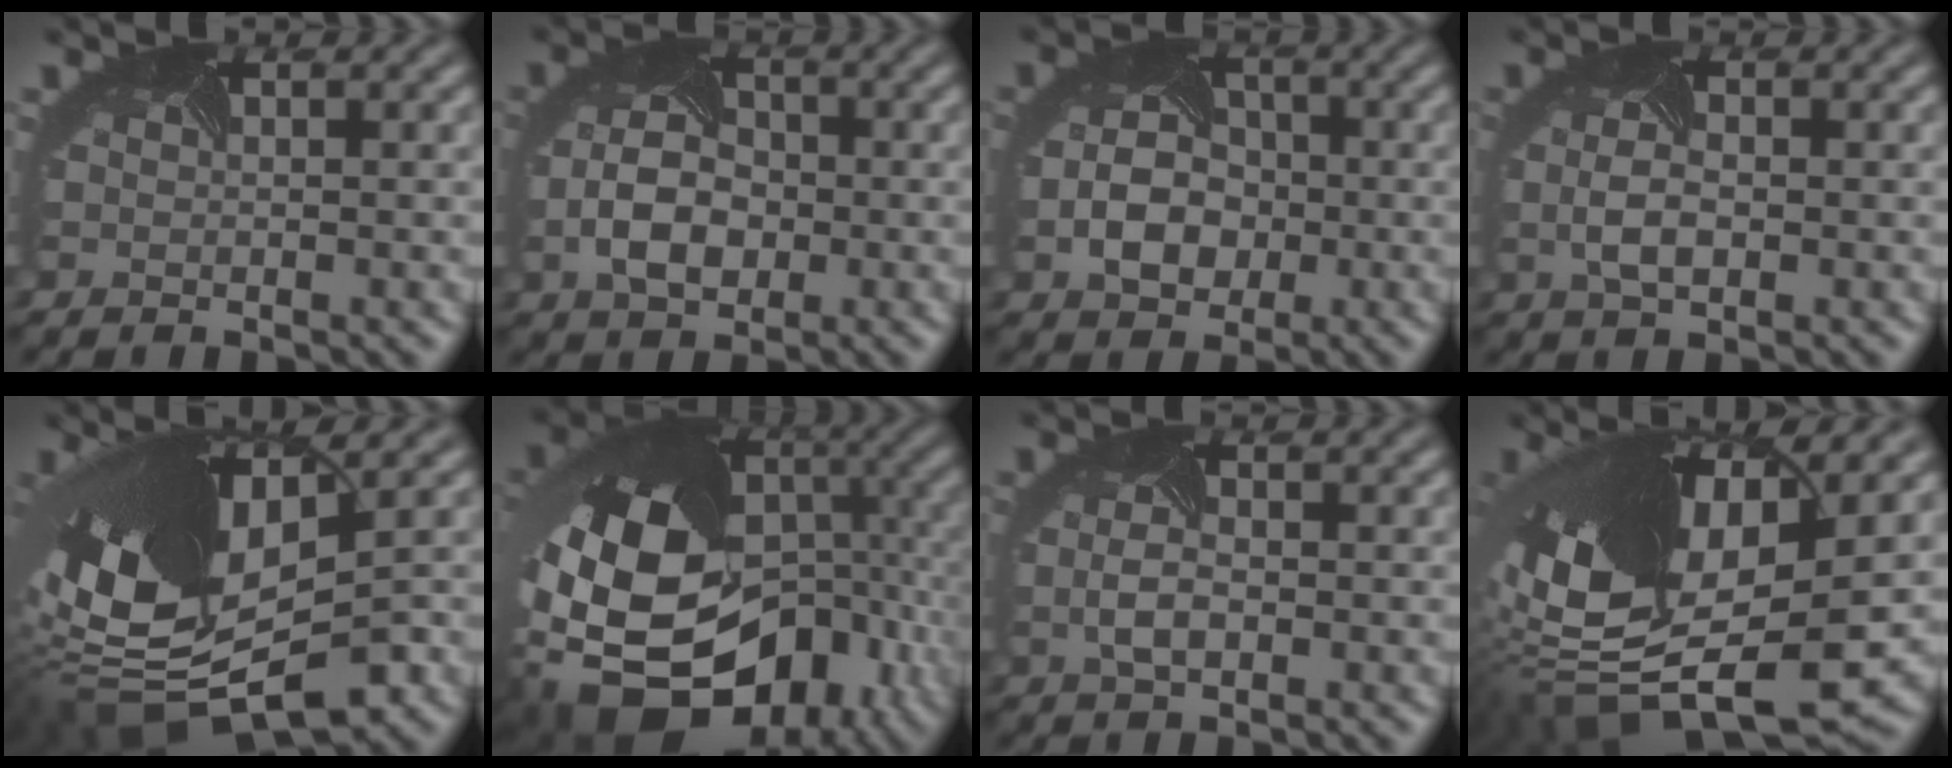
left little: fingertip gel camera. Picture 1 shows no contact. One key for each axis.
{"total": 4.5, "fx": -0.9, "fy": 3.3, "fz": 2.9, "tx": -0.078, "ty": -0.005, "tz": -0.020}
{"total": 3.9, "fx": -1.1, "fy": 3.2, "fz": 2.0, "tx": -0.049, "ty": -0.003, "tz": -0.020}
{"total": 2.3, "fx": -0.2, "fy": 1.3, "fz": 1.9, "tx": -0.058, "ty": -0.003, "tz": -0.004}
{"total": 14.8, "fx": -1.3, "fy": 7.9, "fz": 12.5, "tx": -0.258, "ty": -0.023, "tz": -0.009}
{"total": 21.5, "fx": -6.1, "fy": 16.0, "fz": 13.0, "tx": -0.242, "ty": -0.056, "tz": -0.114}
{"total": 1.9, "fx": -0.3, "fy": 1.0, "fz": 1.6, "tx": -0.053, "ty": -0.001, "tz": -0.007}
{"total": 16.0, "fx": 0.2, "fy": 7.8, "fz": 13.9, "tx": -0.300, "ty": -0.036, "tz": 0.024}